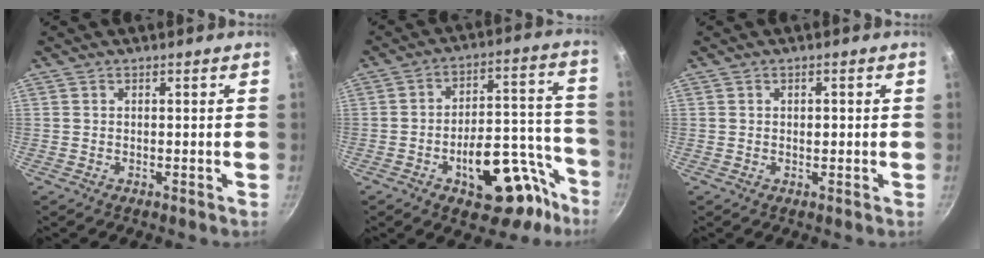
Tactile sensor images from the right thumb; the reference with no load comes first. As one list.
[{"total": 20.9, "force": [-10.8, 10.8, 14.3], "torque": [-0.121, 0.081, -0.147]}, {"total": 1.6, "force": [0.1, 1.0, 1.2], "torque": [-0.014, 0.004, 0.002]}]